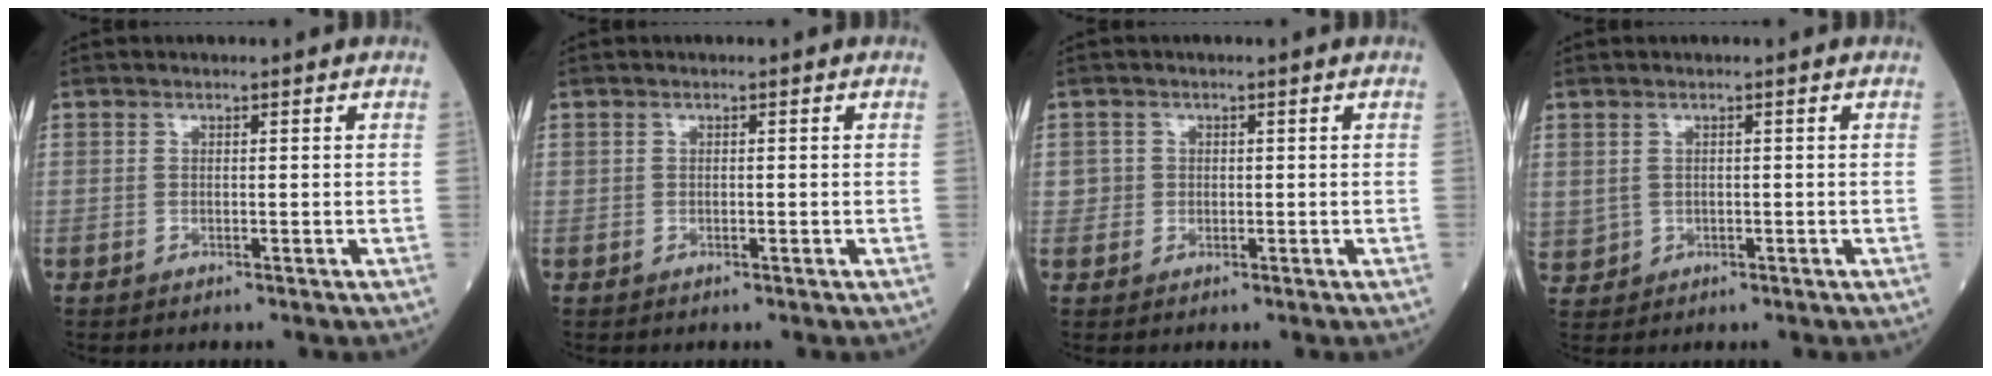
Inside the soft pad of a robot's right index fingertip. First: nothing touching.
{"total": 0.0}
{"total": 1.8, "force": [0.2, 1.8, 0.0], "torque": [0.009, 0.004, 0.001]}
{"total": 3.7, "force": [0.5, 3.2, 1.8], "torque": [-0.049, 0.004, 0.023]}